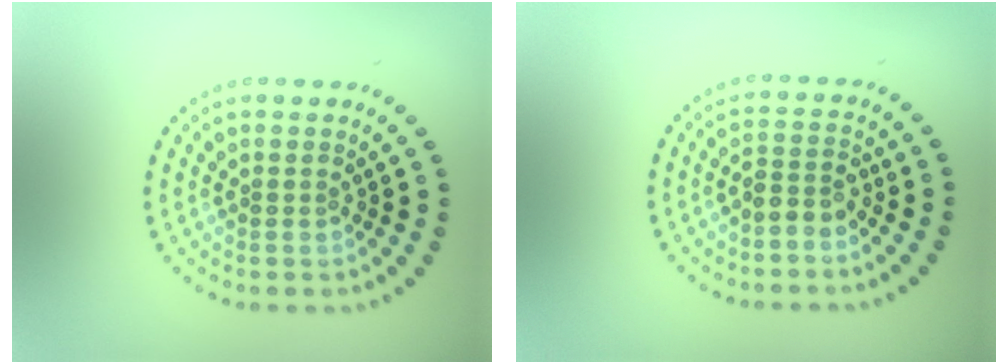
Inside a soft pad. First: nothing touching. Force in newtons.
{"total": 2.0, "press": 1.7, "slide": 1.1}